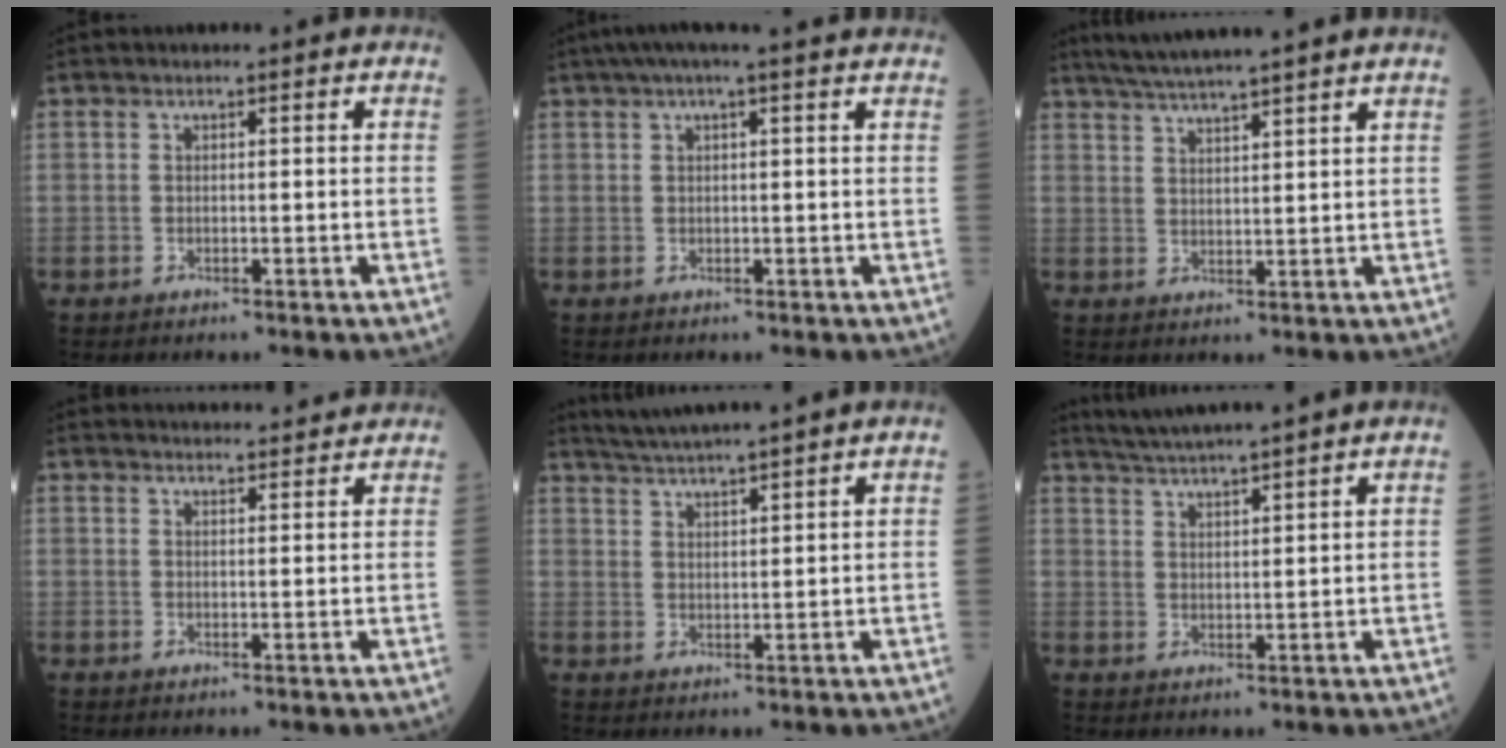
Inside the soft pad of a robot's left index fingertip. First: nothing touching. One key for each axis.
{"total": 8.5, "fx": 6.9, "fy": -0.2, "fz": 5.0, "tx": -0.082, "ty": 0.043, "tz": 0.080}
{"total": 10.4, "fx": 9.0, "fy": -1.2, "fz": 5.1, "tx": -0.088, "ty": 0.020, "tz": 0.131}
{"total": 11.6, "fx": 11.3, "fy": 1.2, "fz": 2.6, "tx": -0.028, "ty": 0.025, "tz": 0.137}
{"total": 8.4, "fx": 7.5, "fy": -1.6, "fz": 3.5, "tx": -0.064, "ty": 0.017, "tz": 0.121}
{"total": 8.7, "fx": 7.8, "fy": -1.5, "fz": 3.6, "tx": -0.066, "ty": 0.017, "tz": 0.125}